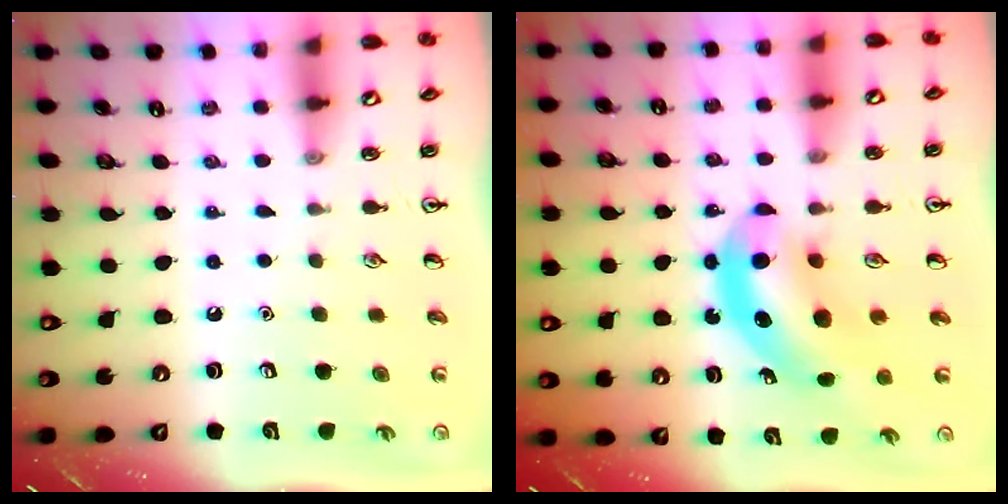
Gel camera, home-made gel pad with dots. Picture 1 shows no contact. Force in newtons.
{"total": 9.4, "press": 9.0, "slide": 2.9}